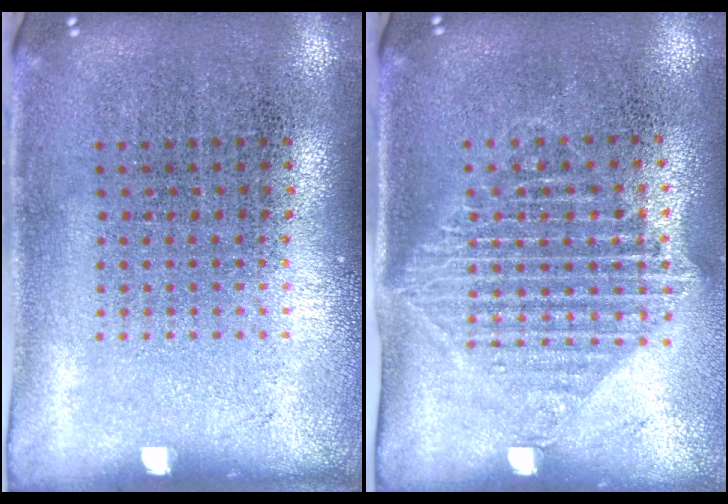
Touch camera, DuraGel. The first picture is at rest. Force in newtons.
{"total": 1.4, "press": 1.2, "slide": 0.9}